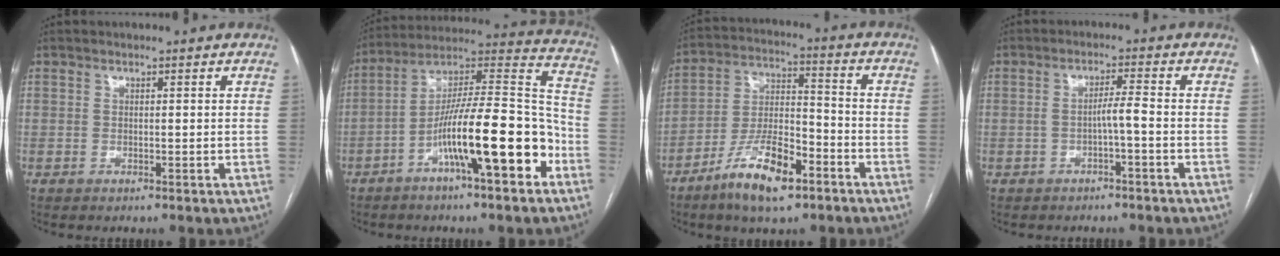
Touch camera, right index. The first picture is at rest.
{"total": 18.3, "force": [-7.7, 2.8, 16.4], "torque": [-0.272, 0.018, -0.124]}
{"total": 12.2, "force": [-7.3, 3.8, 9.0], "torque": [-0.176, 0.002, -0.131]}
{"total": 2.8, "force": [-1.1, -0.1, 2.6], "torque": [-0.041, 0.008, -0.019]}